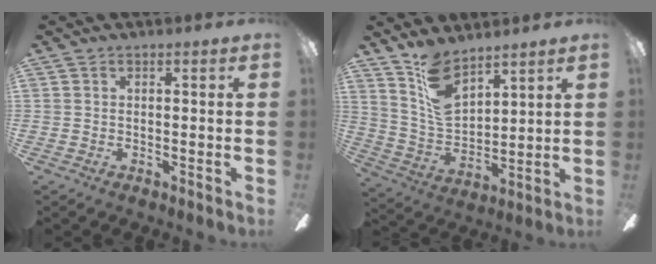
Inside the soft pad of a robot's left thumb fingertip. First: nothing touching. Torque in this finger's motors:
{"motor_torque": [-0.13, -0.11, -0.37, 0.03, -0.01]}